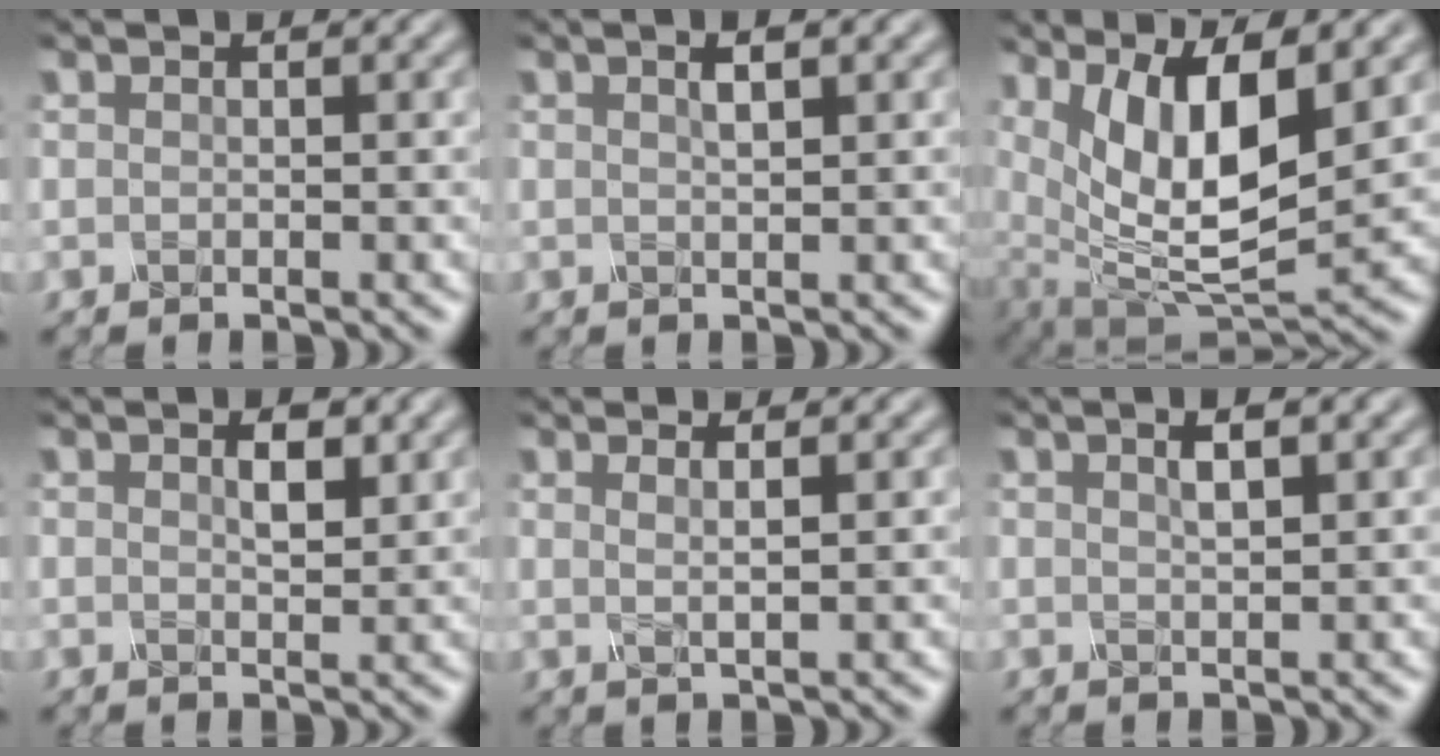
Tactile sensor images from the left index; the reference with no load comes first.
{"total": 2.1, "force": [0.8, 0.6, 1.8], "torque": [-0.019, 0.004, 0.014]}
{"total": 10.8, "force": [3.3, 4.0, 9.5], "torque": [-0.176, -0.011, 0.070]}
{"total": 1.5, "force": [0.6, 0.4, 1.4], "torque": [-0.026, 0.000, 0.020]}
{"total": 2.1, "force": [0.9, 0.6, 1.8], "torque": [-0.026, 0.004, 0.005]}
{"total": 2.4, "force": [0.9, 0.6, 2.1], "torque": [-0.028, 0.006, 0.019]}